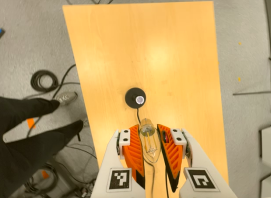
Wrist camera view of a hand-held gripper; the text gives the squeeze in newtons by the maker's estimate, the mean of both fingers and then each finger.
{"total": 21.1, "left": 22.5, "right": 19.6}